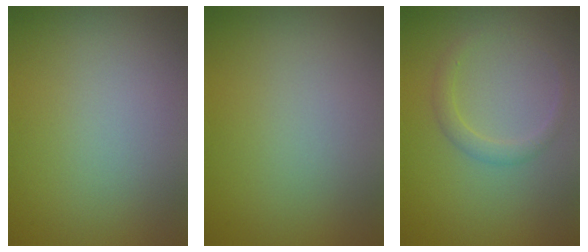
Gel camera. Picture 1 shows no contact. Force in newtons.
{"total": 0.0}
{"total": 1.6, "press": 1.6, "slide": 0.1}